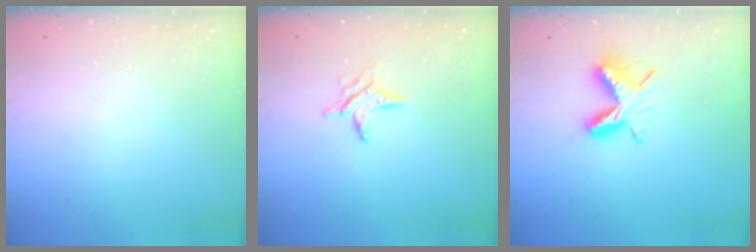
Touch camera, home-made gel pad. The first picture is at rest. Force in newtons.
{"total": 5.6, "press": 5.5, "slide": 0.6}
{"total": 8.7, "press": 8.7, "slide": 0.9}